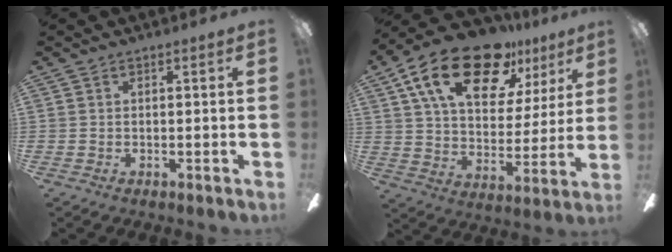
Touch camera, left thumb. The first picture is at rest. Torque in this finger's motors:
{"motor_torque": [0.29, 0.78, 1.65, -1.12, 0.39]}